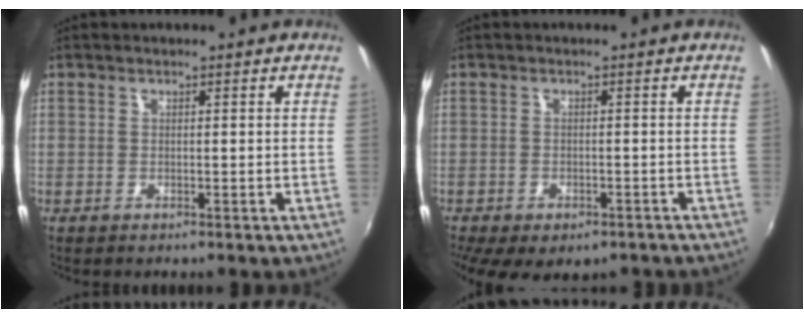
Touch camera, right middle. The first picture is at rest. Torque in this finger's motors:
{"motor_torque": [1.11, -1.03, 0.34, 0.12]}